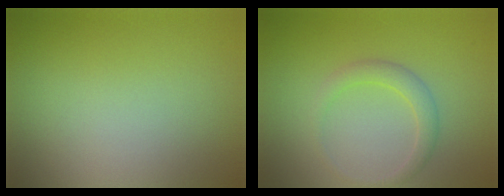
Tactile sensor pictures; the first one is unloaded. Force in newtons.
{"total": 1.8, "press": 1.8, "slide": 0.2}